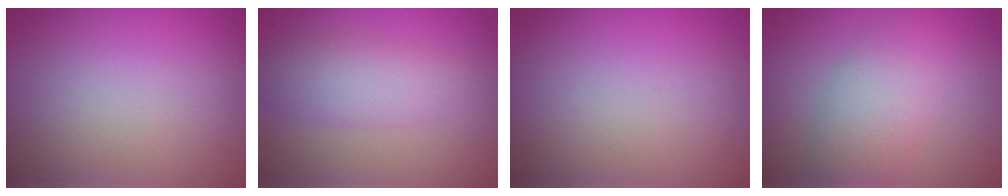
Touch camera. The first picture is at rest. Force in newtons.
{"total": 3.6, "press": 3.6, "slide": 0.1}
{"total": 0.0}
{"total": 5.1, "press": 5.1, "slide": 0.3}